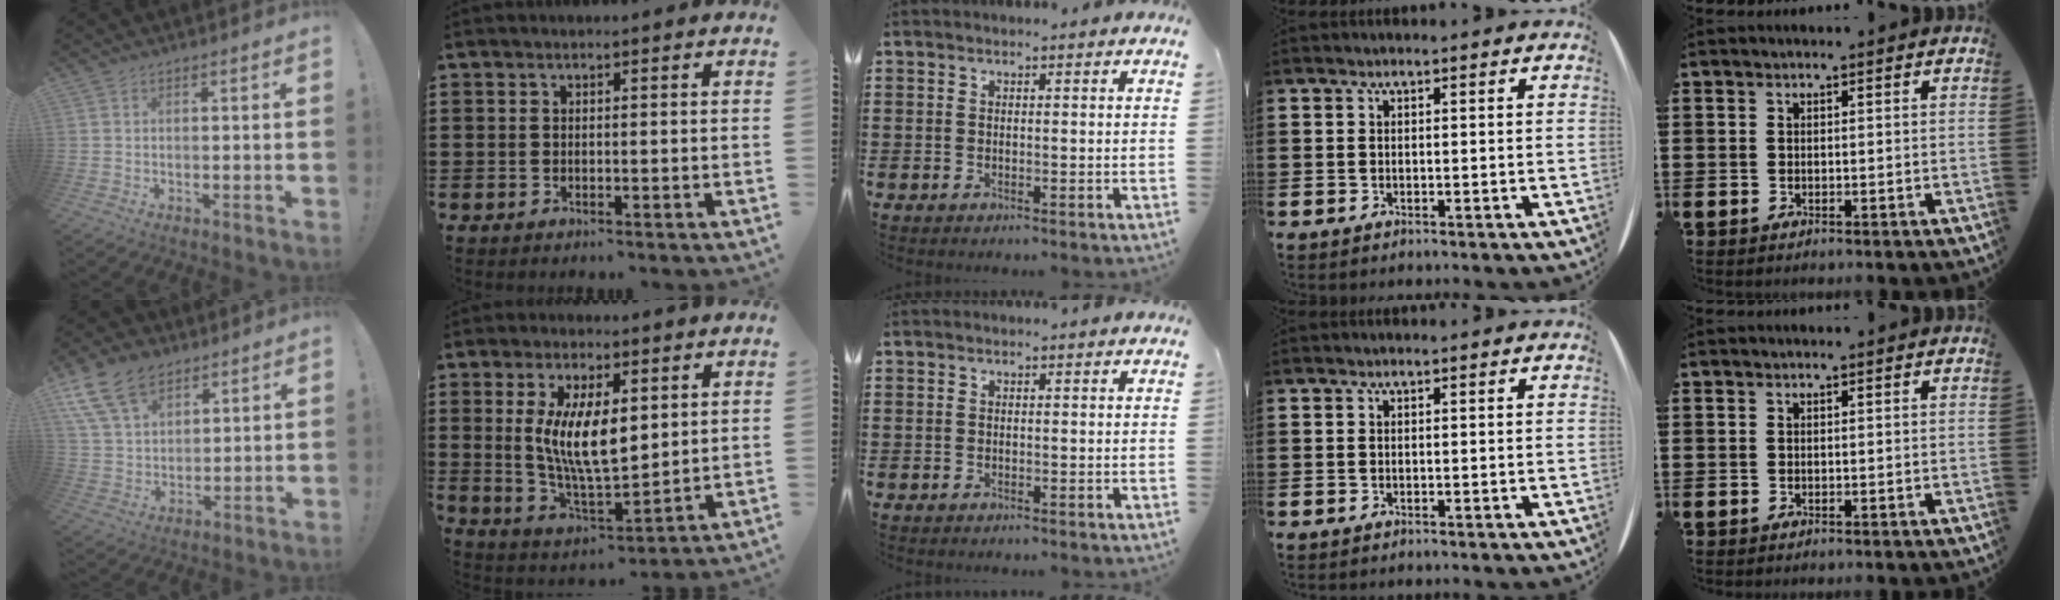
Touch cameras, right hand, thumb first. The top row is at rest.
{"thumb": {"total": 14.8, "force": [9.1, 9.2, 7.2], "torque": [-0.143, -0.041, 0.173]}, "index": {"total": 9.9, "force": [2.0, 3.8, 8.9], "torque": [-0.178, 0.006, 0.036]}}